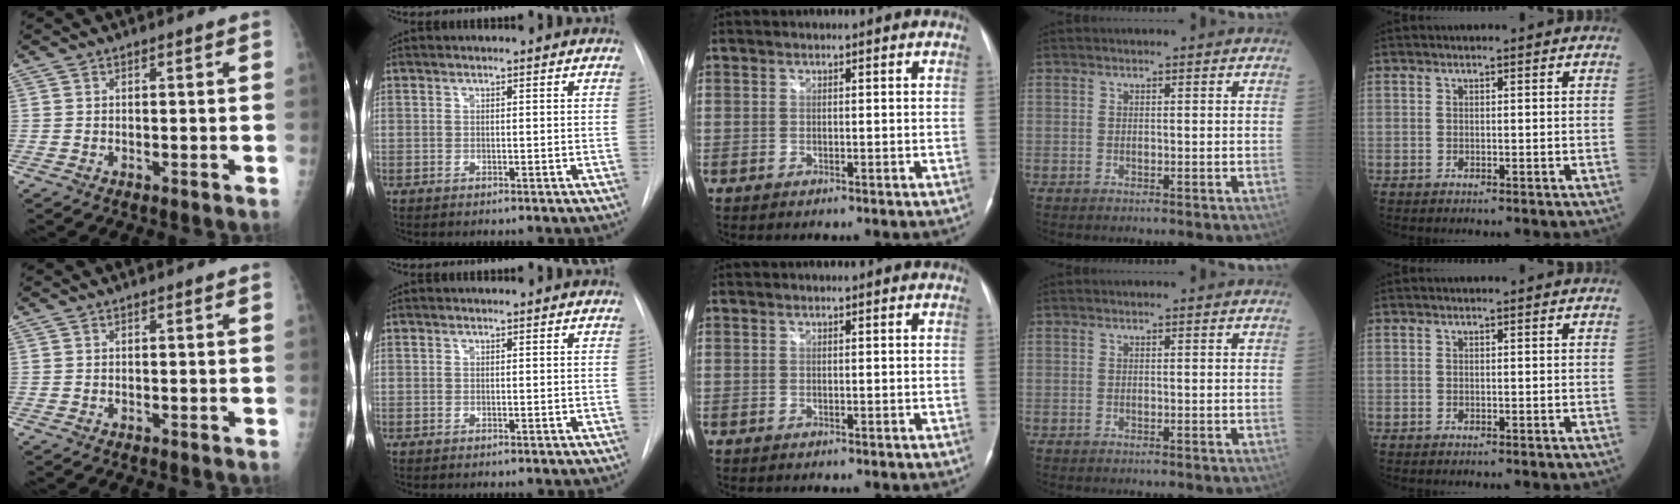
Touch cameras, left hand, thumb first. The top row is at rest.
{}